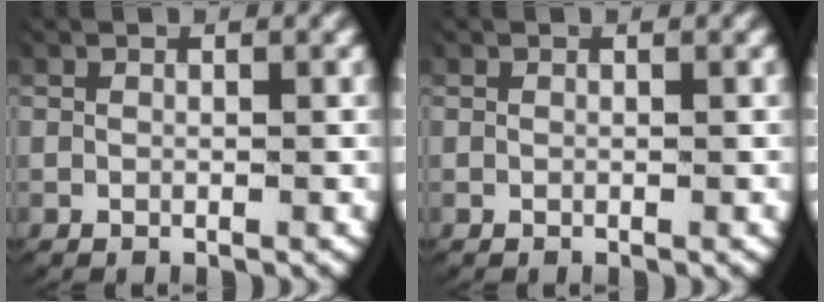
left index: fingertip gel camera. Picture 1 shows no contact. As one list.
[{"total": 0.0}]